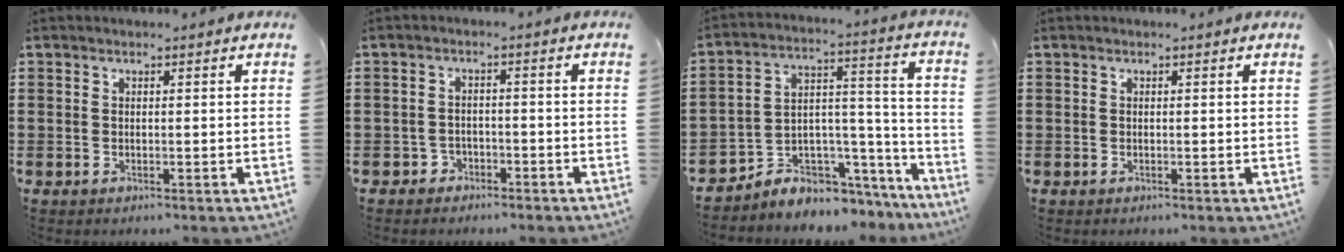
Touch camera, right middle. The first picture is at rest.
{"total": 2.1, "force": [-1.9, 1.0, -0.1], "torque": [-0.008, 0.003, -0.043]}
{"total": 5.3, "force": [-4.7, 2.3, 0.1], "torque": [-0.008, 0.001, -0.091]}
{"total": 0.0}